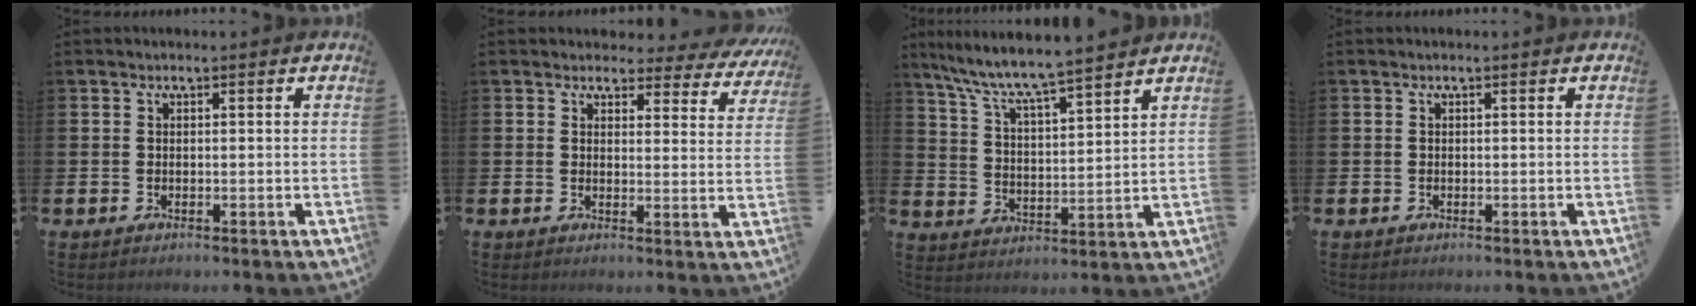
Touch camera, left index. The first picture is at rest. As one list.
[{"total": 3.1, "force": [2.7, 1.4, 0.4], "torque": [-0.001, -0.026, 0.040]}, {"total": 7.9, "force": [7.4, 0.2, 2.8], "torque": [-0.088, -0.047, 0.129]}, {"total": 0.0}]